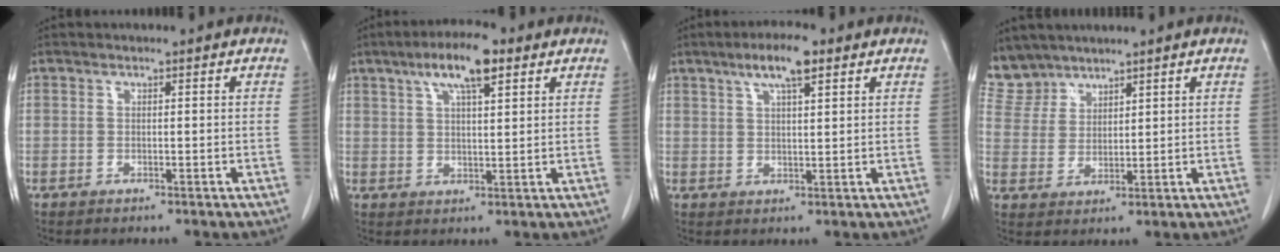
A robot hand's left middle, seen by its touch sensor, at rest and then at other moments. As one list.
[{"total": 8.0, "force": [4.6, 1.7, 6.4], "torque": [-0.118, 0.016, 0.076]}, {"total": 6.2, "force": [3.7, 1.1, 4.8], "torque": [-0.090, 0.010, 0.061]}, {"total": 5.2, "force": [4.8, 1.8, -0.5], "torque": [0.007, 0.004, 0.108]}]